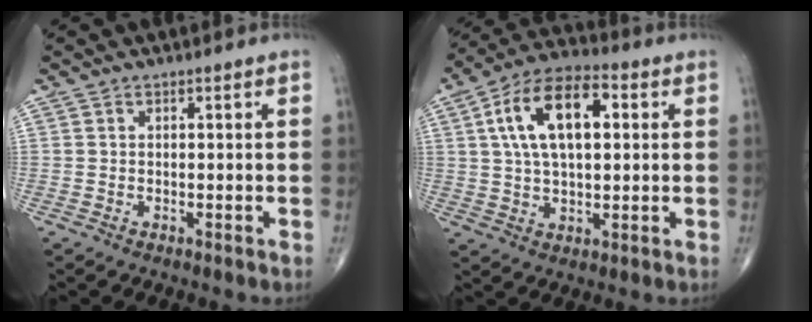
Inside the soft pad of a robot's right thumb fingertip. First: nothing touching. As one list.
[{"total": 15.1, "force": [3.6, 7.7, 12.5], "torque": [-0.216, 0.021, 0.057]}]